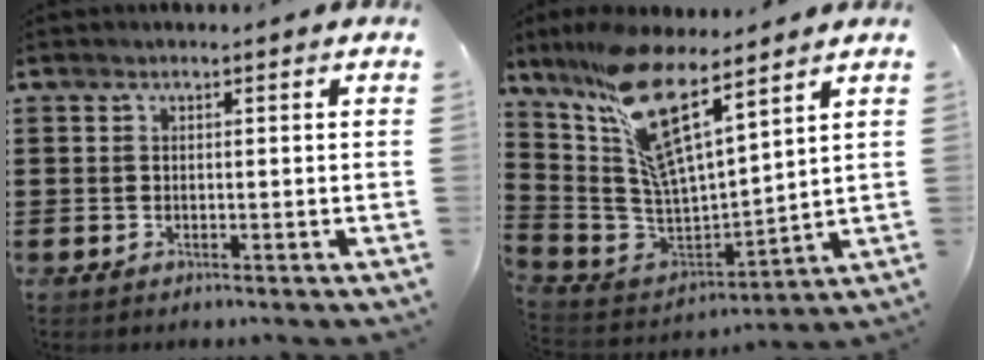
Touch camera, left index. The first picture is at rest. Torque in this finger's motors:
{"motor_torque": [1.84, -0.30, 0.80, 0.21]}